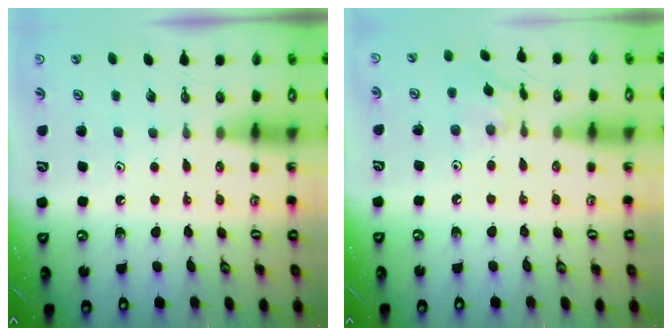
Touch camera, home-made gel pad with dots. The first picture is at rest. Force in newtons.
{"total": 8.5, "press": 8.5, "slide": 0.5}